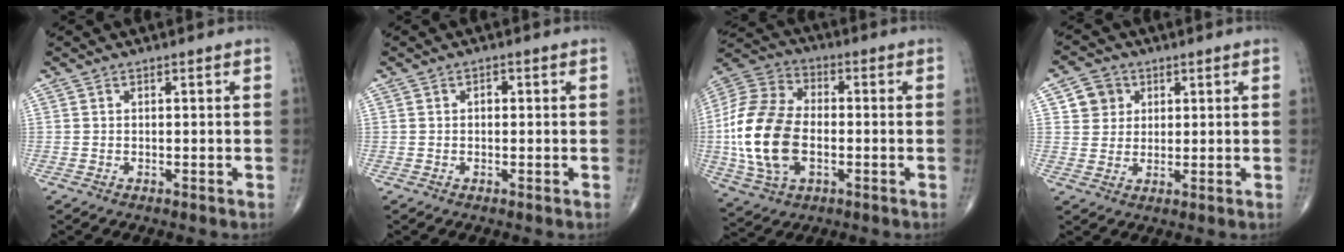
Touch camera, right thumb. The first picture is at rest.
{"total": 1.1, "force": [0.1, 0.8, 0.8], "torque": [-0.008, 0.005, -0.001]}
{"total": 19.1, "force": [-2.4, 11.7, 14.9], "torque": [-0.311, 0.011, -0.043]}
{"total": 5.4, "force": [2.0, 4.9, 1.3], "torque": [0.005, -0.005, 0.032]}